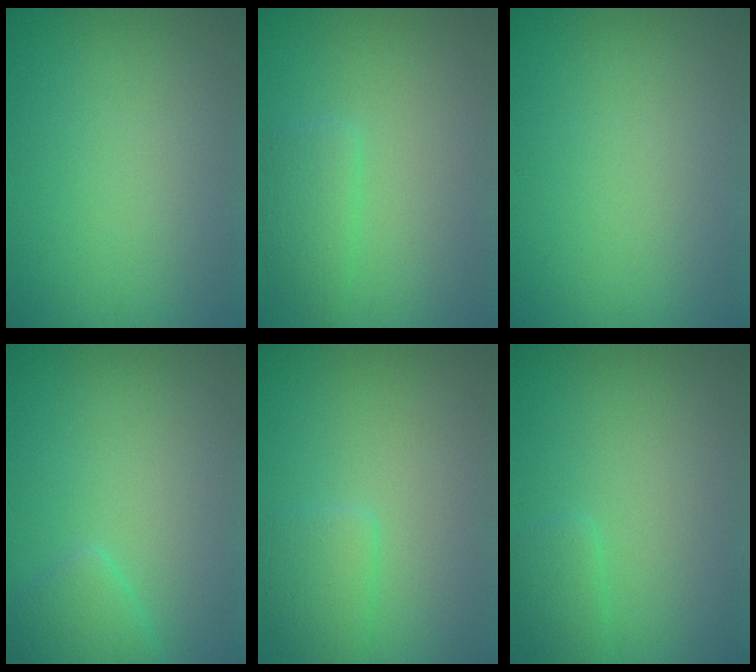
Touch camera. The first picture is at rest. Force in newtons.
{"total": 2.1, "press": 2.1, "slide": 0.2}
{"total": 0.0}
{"total": 2.1, "press": 2.1, "slide": 0.2}
{"total": 2.3, "press": 2.3, "slide": 0.1}
{"total": 1.4, "press": 1.4, "slide": 0.1}